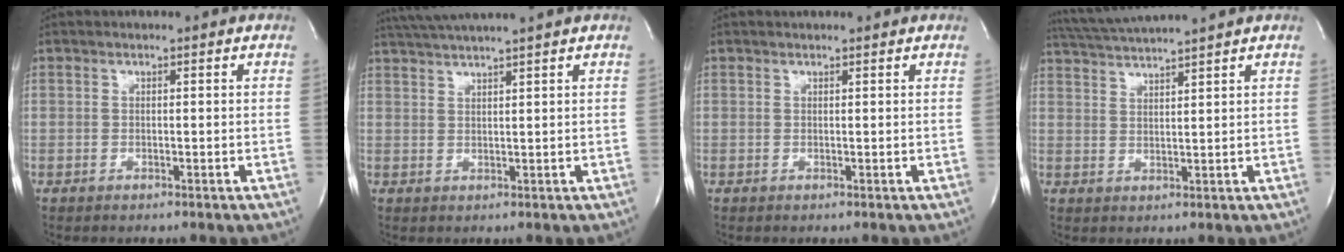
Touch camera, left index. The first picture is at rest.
{"total": 7.6, "force": [6.8, -1.5, 3.2], "torque": [-0.055, 0.021, 0.107]}
{"total": 1.9, "force": [1.7, 0.4, 0.6], "torque": [-0.012, 0.016, 0.024]}
{"total": 8.0, "force": [7.3, -1.8, 2.6], "torque": [-0.052, 0.013, 0.126]}